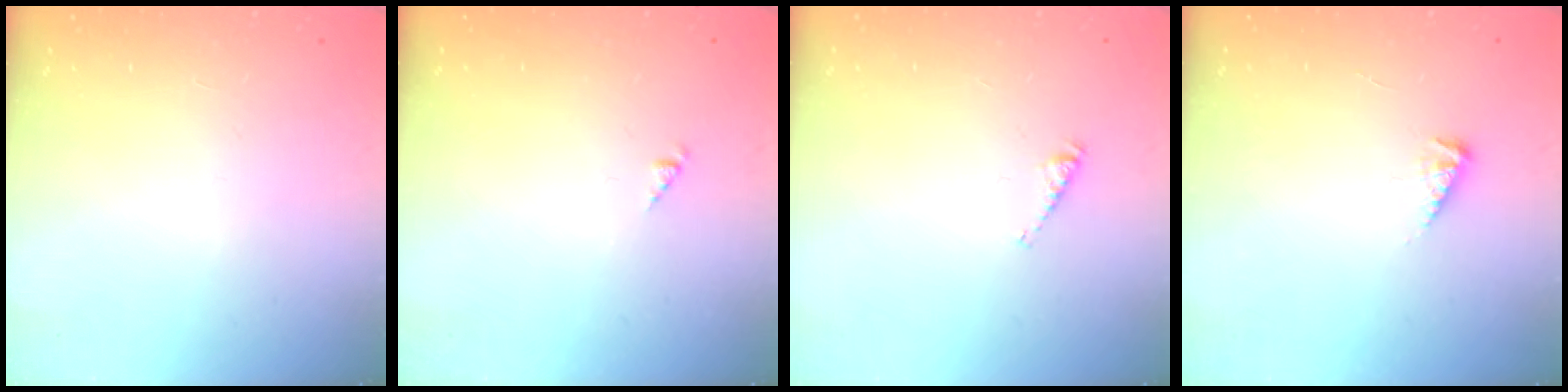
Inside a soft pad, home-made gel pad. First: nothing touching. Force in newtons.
{"total": 0.8, "press": 0.8, "slide": 0.2}
{"total": 2.9, "press": 2.9, "slide": 0.4}
{"total": 3.2, "press": 3.2, "slide": 0.3}